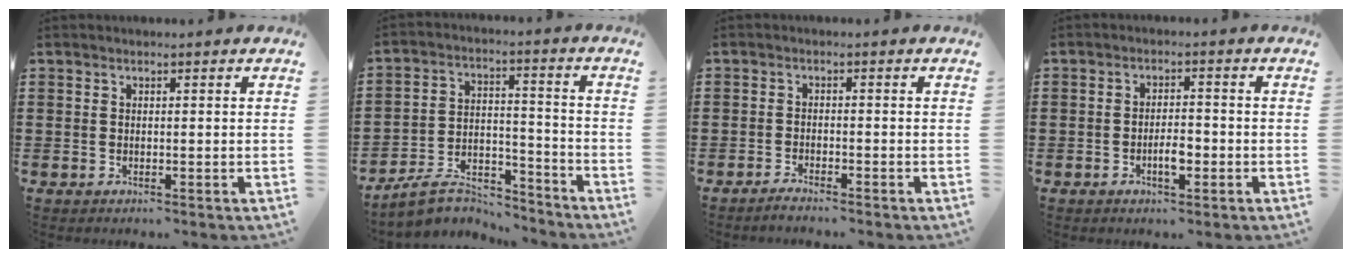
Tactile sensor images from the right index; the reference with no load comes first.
{"total": 7.6, "force": [-6.9, 2.1, 2.2], "torque": [-0.051, 0.017, -0.134]}
{"total": 1.6, "force": [-1.6, -0.1, 0.3], "torque": [-0.008, 0.003, -0.031]}
{"total": 3.6, "force": [-1.4, 1.3, 3.1], "torque": [-0.063, 0.002, -0.027]}